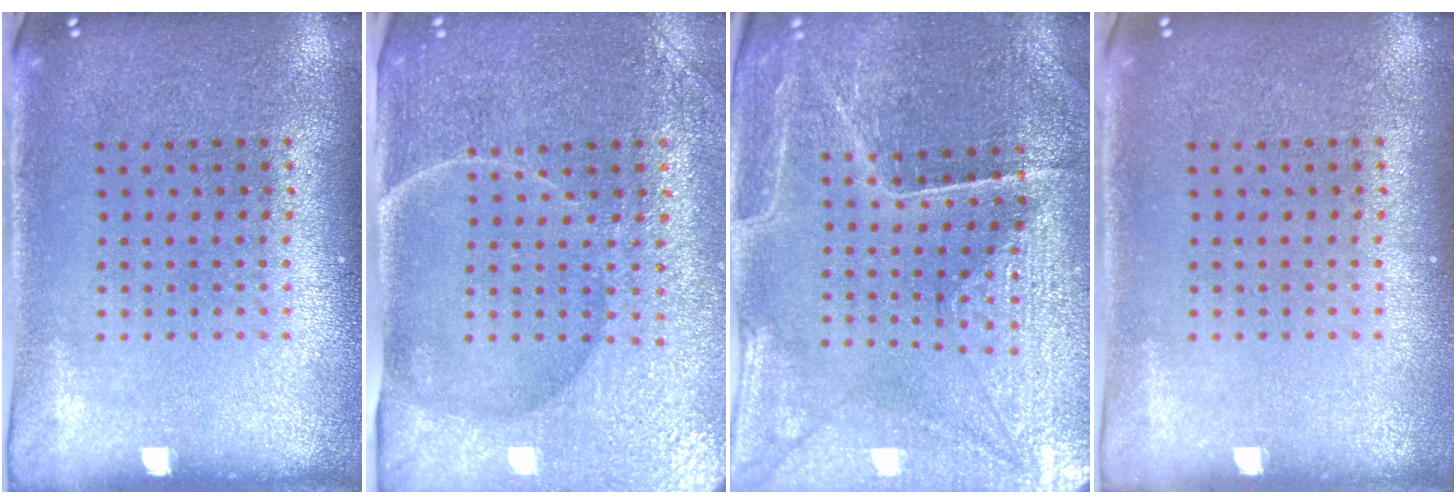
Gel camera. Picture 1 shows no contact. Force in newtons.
{"total": 4.7, "press": 4.3, "slide": 1.9}
{"total": 3.4, "press": 3.4, "slide": 0.3}
{"total": 0.0}